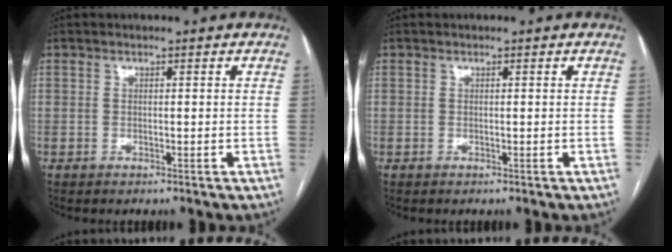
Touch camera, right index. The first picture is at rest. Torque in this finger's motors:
{"motor_torque": [0.01, 0.00, 0.00, 0.00]}